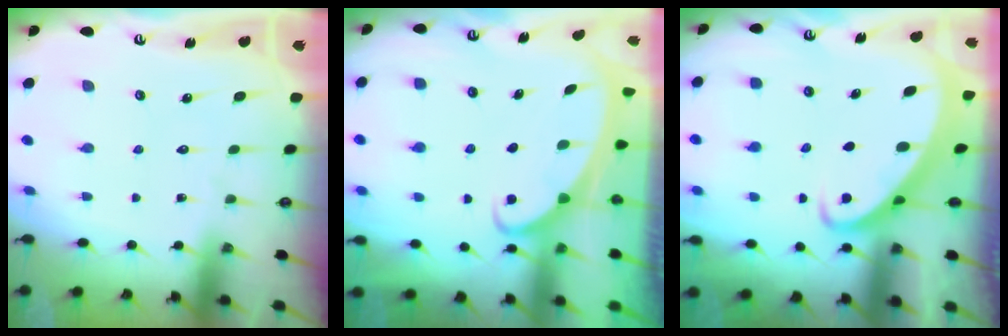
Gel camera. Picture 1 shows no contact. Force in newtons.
{"total": 2.5, "press": 2.4, "slide": 0.3}
{"total": 2.7, "press": 2.7, "slide": 0.2}